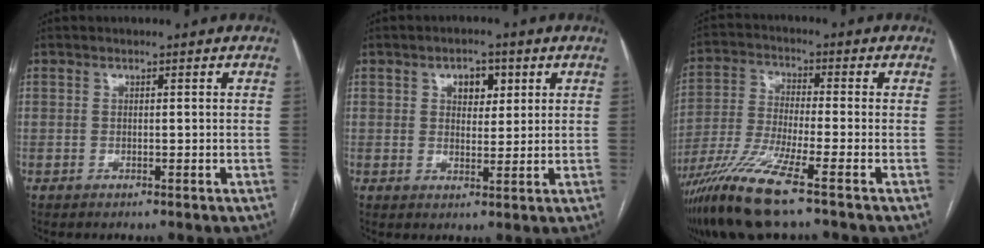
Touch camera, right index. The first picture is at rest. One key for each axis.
{"total": 4.3, "fx": 1.8, "fy": 2.5, "fz": 2.9, "tx": -0.041, "ty": 0.008, "tz": 0.029}
{"total": 11.7, "fx": -7.8, "fy": -0.6, "fz": 8.8, "tx": -0.182, "ty": -0.032, "tz": -0.149}